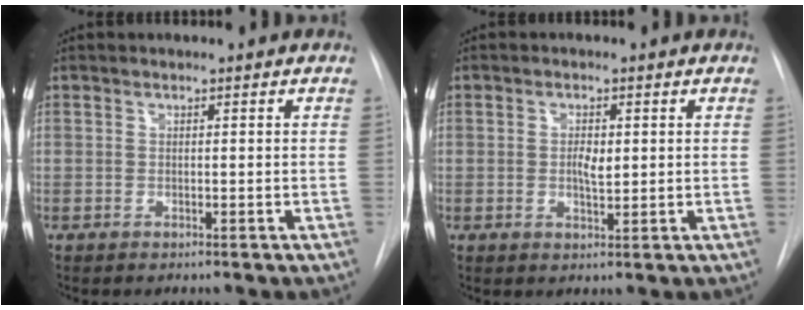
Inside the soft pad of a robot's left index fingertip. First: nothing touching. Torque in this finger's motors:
{"motor_torque": [0.27, -0.08, 0.02, 0.02]}